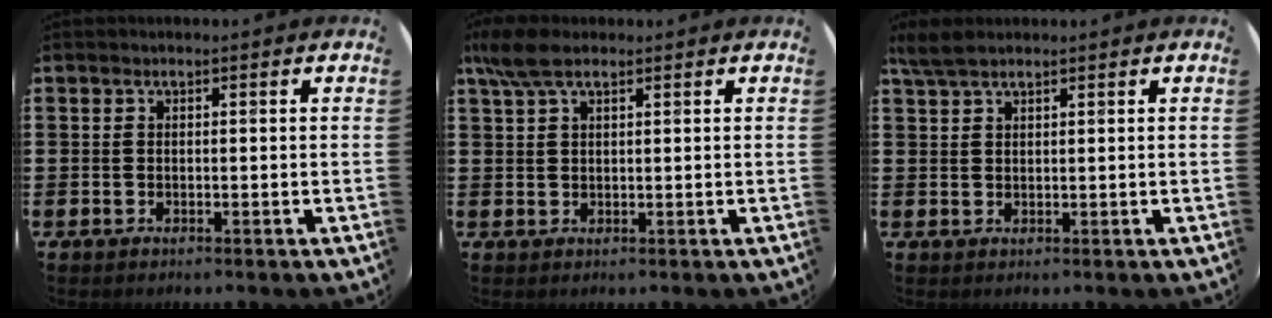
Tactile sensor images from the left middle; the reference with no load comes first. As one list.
[{"total": 4.2, "force": [2.7, 1.5, 2.8], "torque": [-0.061, 0.008, 0.051]}, {"total": 2.8, "force": [2.2, 0.7, 1.5], "torque": [-0.034, 0.006, 0.042]}]